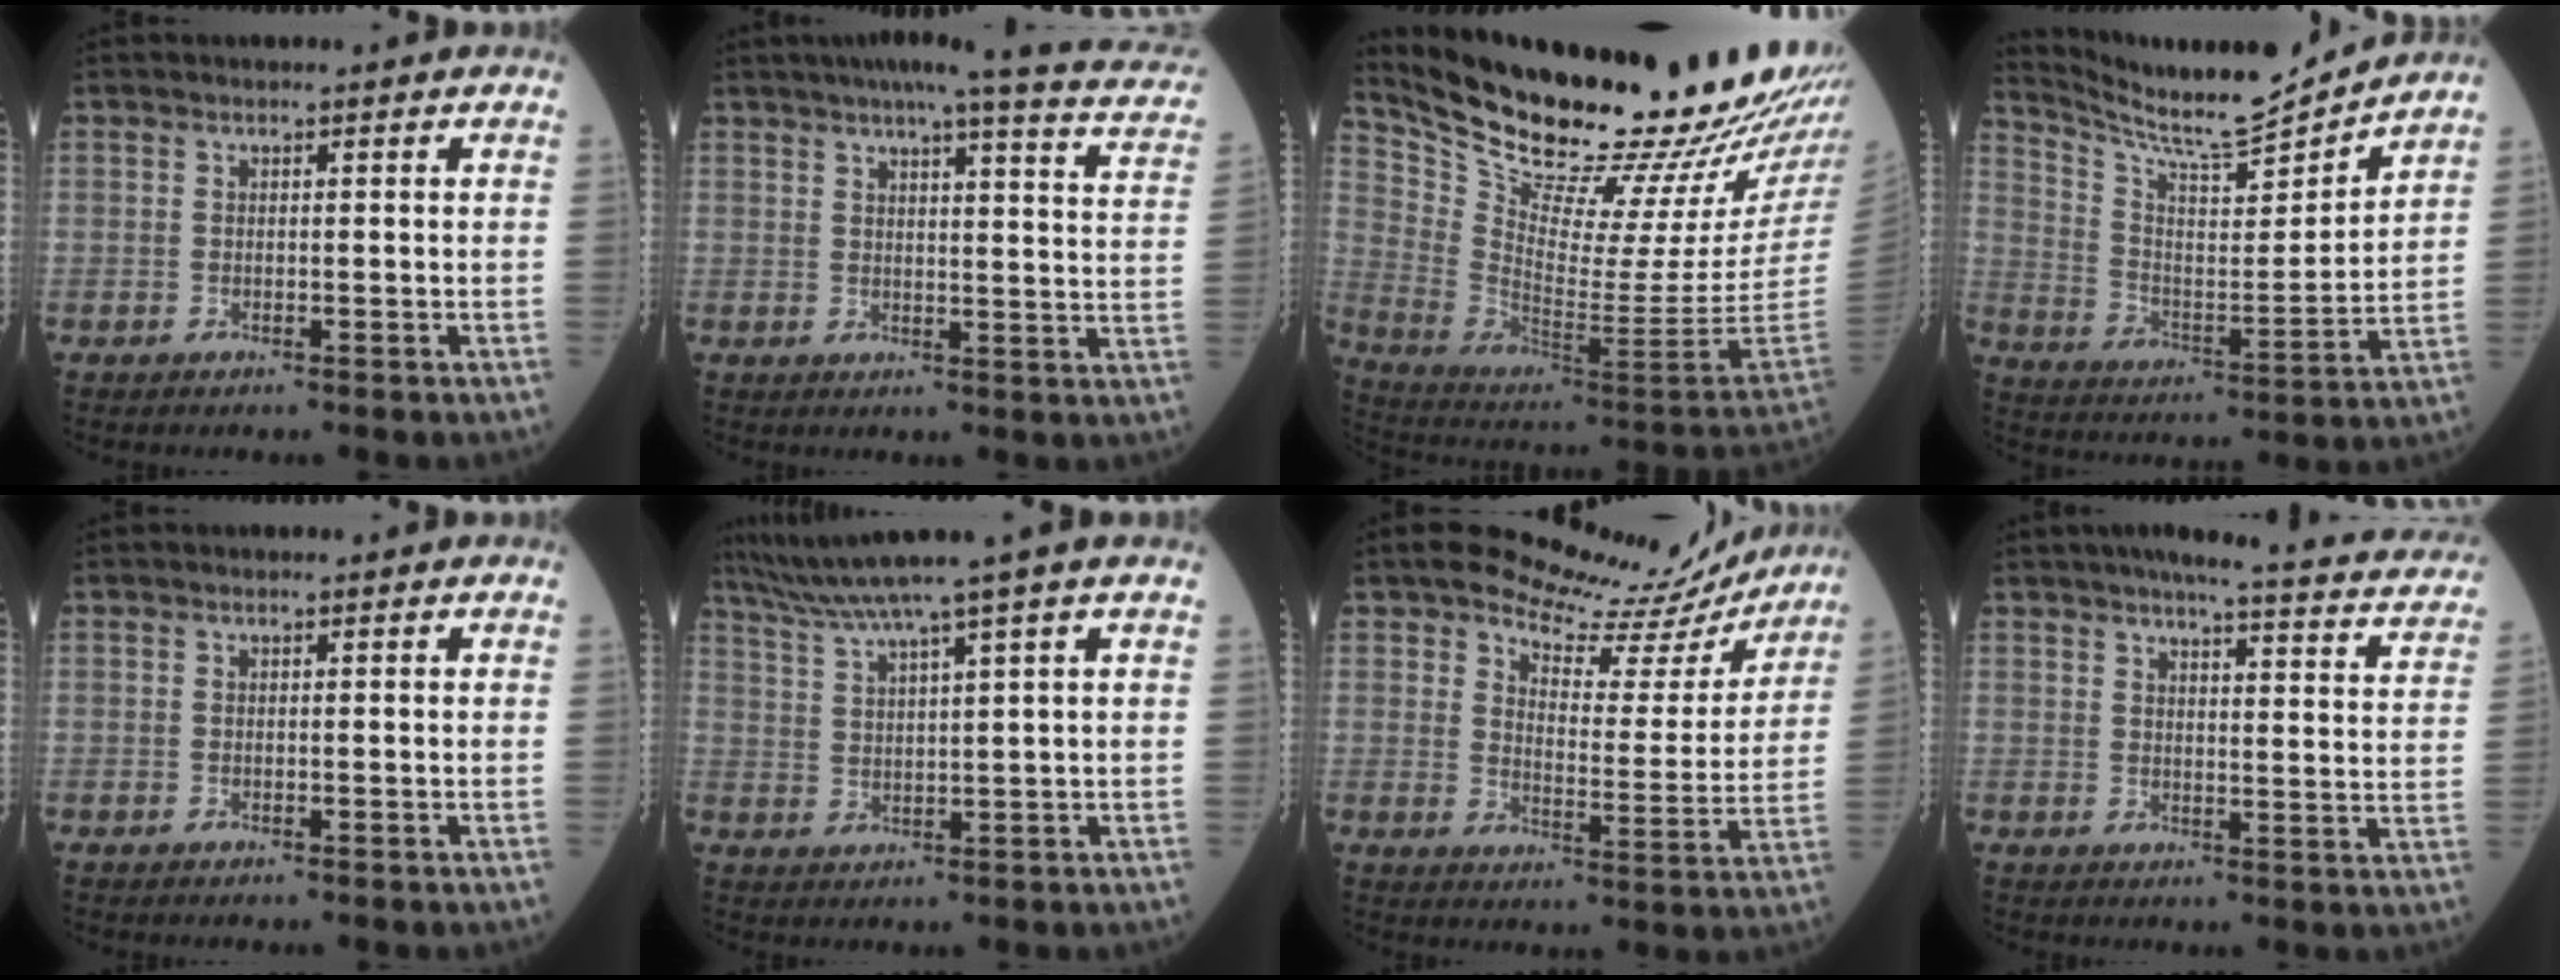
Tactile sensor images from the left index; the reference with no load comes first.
{"total": 20.1, "force": [17.3, 1.3, 10.2], "torque": [-0.124, -0.024, 0.188]}
{"total": 30.6, "force": [26.9, 1.0, 14.5], "torque": [-0.248, -0.119, 0.387]}
{"total": 15.6, "force": [14.9, 0.1, 4.6], "torque": [-0.094, -0.019, 0.245]}
{"total": 0.0}
{"total": 7.8, "force": [6.1, -2.4, 4.3], "torque": [-0.076, 0.015, 0.112]}
{"total": 16.7, "force": [15.6, 4.0, 4.4], "torque": [-0.052, -0.034, 0.193]}
{"total": 21.8, "force": [19.6, 2.1, 9.4], "torque": [-0.112, -0.039, 0.219]}